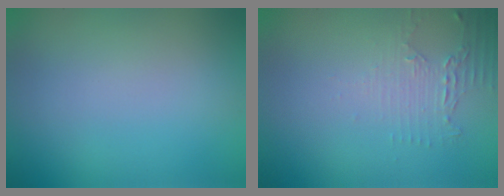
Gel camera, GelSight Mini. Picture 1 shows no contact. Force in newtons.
{"total": 2.3, "press": 1.7, "slide": 1.5}